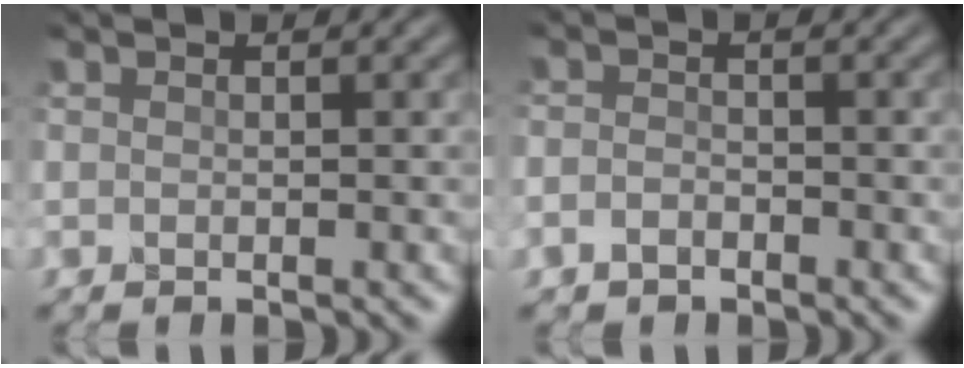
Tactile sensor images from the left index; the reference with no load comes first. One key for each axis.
{"total": 1.3, "fx": -1.0, "fy": 0.7, "fz": 0.4, "tx": -0.009, "ty": 0.009, "tz": -0.024}